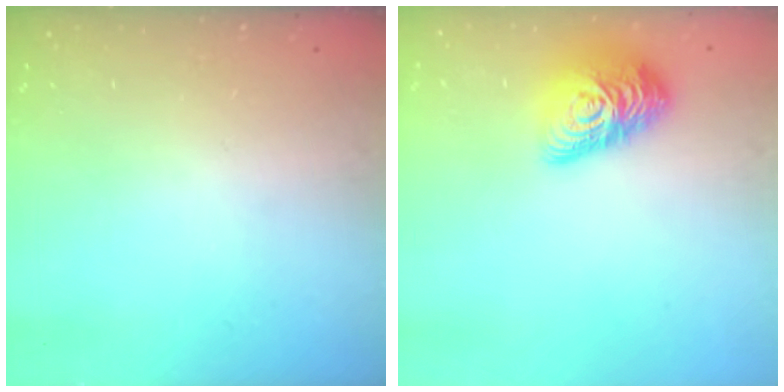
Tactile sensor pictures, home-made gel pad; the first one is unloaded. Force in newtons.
{"total": 15.7, "press": 15.7, "slide": 0.7}